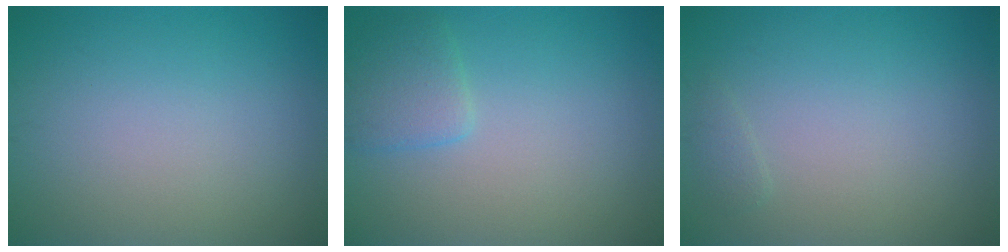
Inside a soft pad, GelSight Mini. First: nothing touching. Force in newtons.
{"total": 2.2, "press": 2.2, "slide": 0.1}
{"total": 0.6, "press": 0.6, "slide": 0.1}